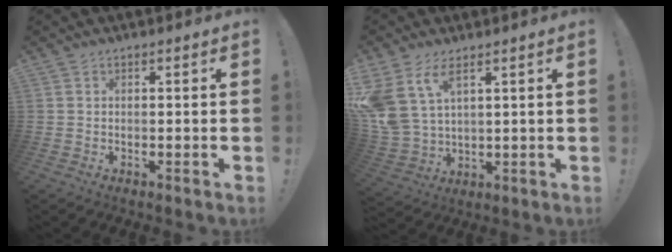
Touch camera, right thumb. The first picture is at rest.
{"total": 10.6, "force": [6.0, 5.4, 6.8], "torque": [-0.154, -0.031, 0.121]}